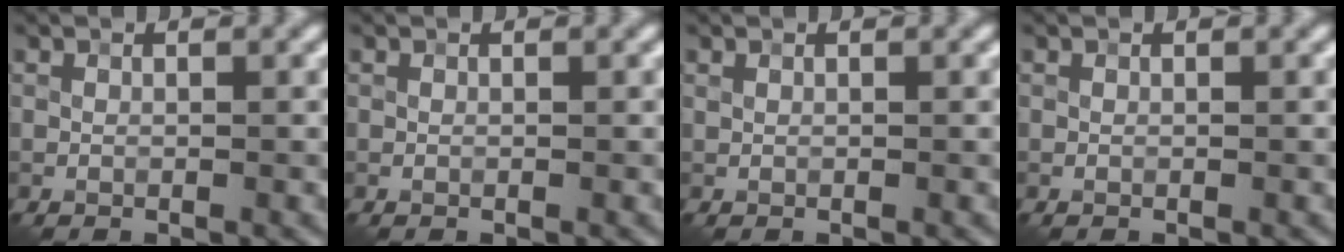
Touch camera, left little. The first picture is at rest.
{"total": 0.0}
{"total": 0.0}
{"total": 0.0}